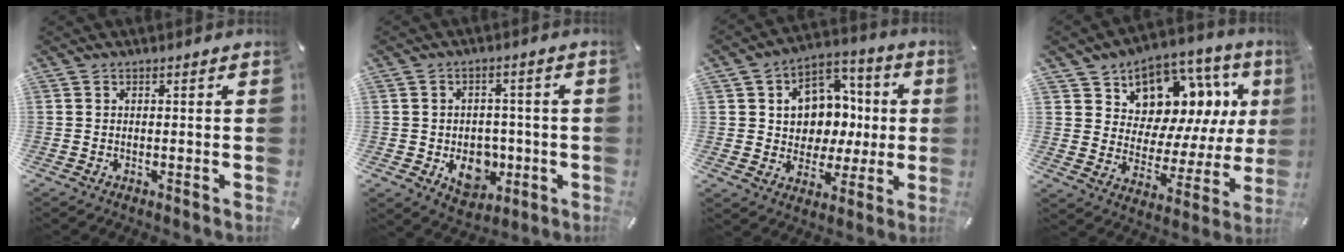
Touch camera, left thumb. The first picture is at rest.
{"total": 10.3, "force": [-2.4, 8.1, 5.8], "torque": [-0.068, 0.012, -0.036]}
{"total": 11.0, "force": [0.9, 10.3, 3.7], "torque": [-0.053, -0.009, 0.028]}
{"total": 10.8, "force": [6.9, 7.6, 3.6], "torque": [-0.053, -0.080, 0.120]}